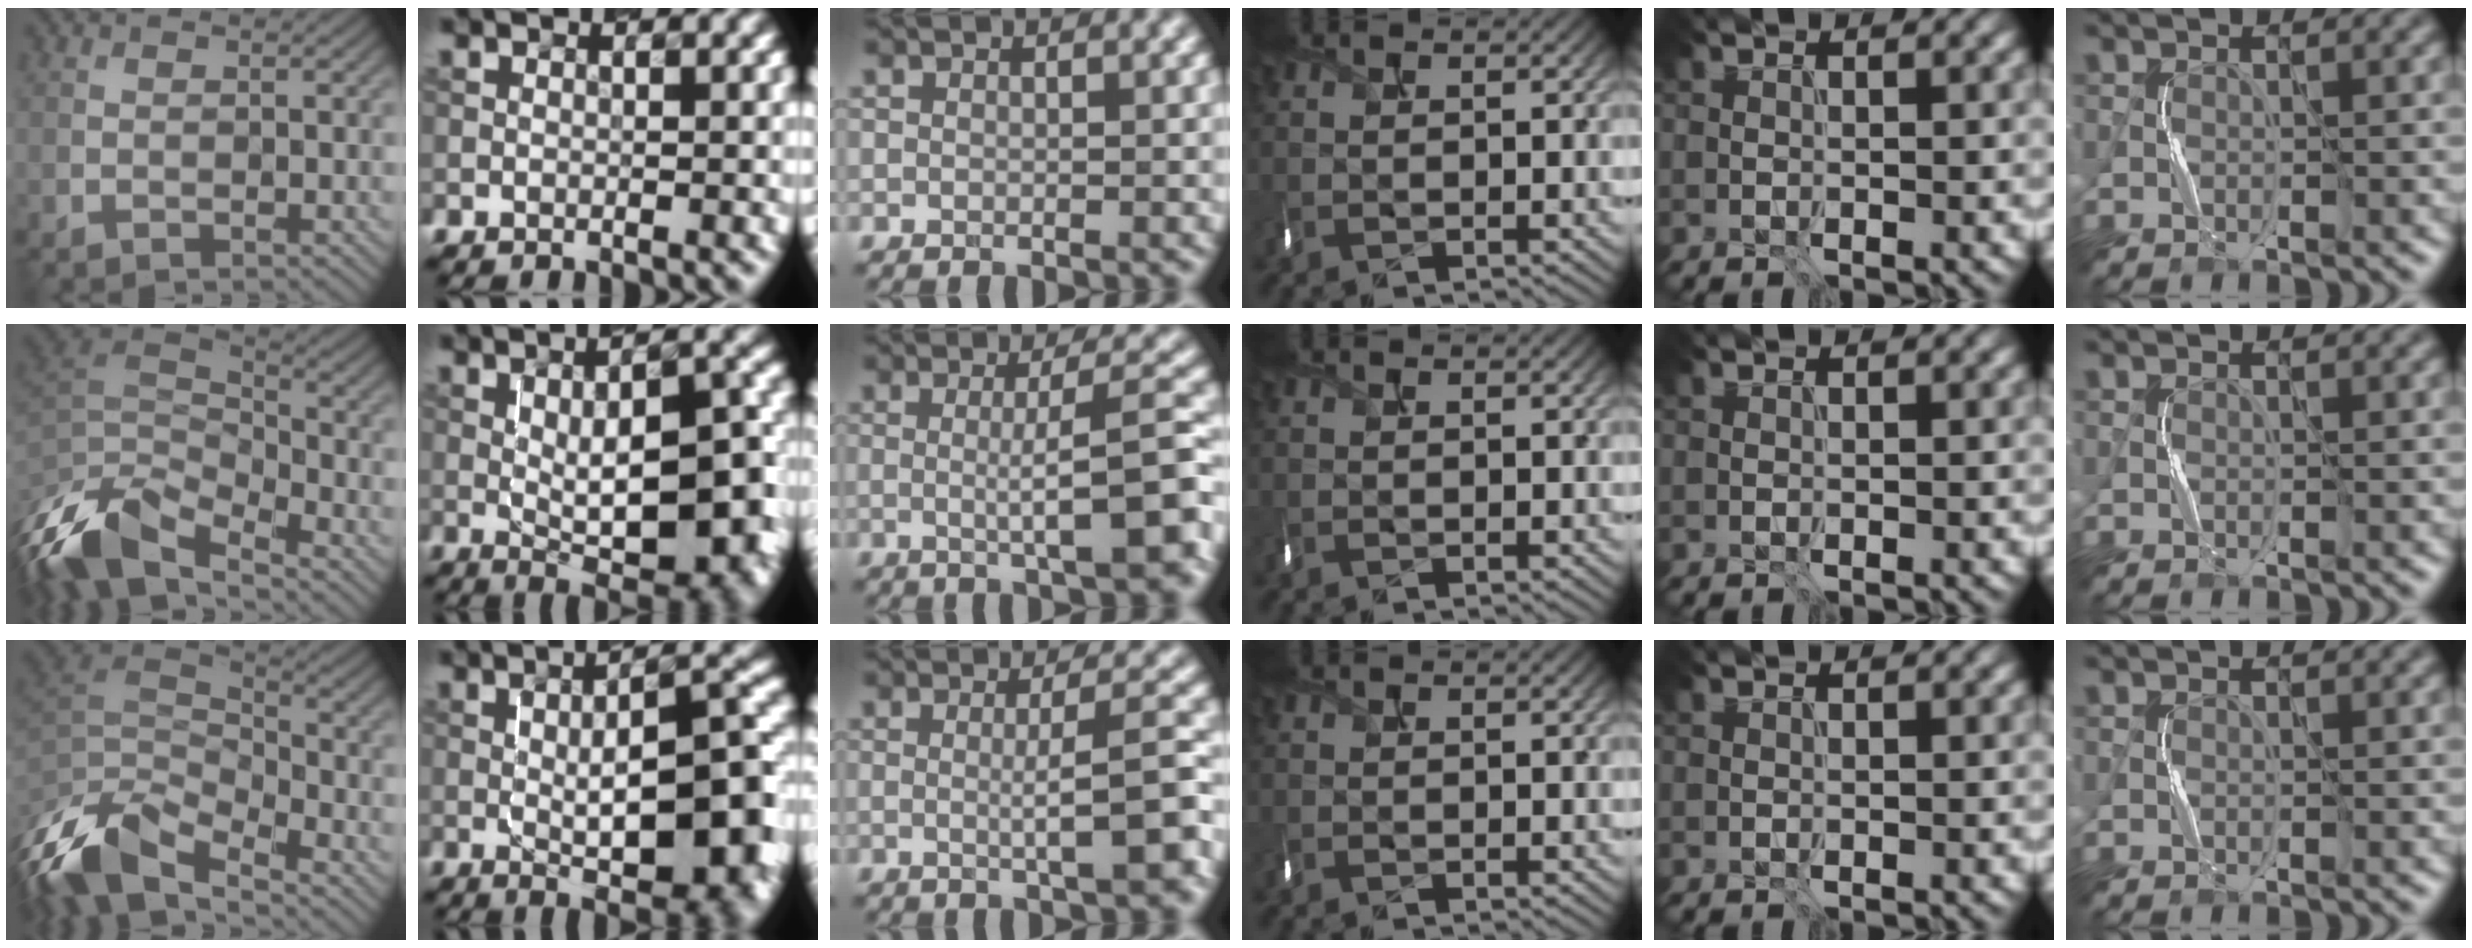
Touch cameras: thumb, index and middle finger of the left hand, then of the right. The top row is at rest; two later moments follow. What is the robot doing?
{"motion": "shake", "object": "box of matches"}